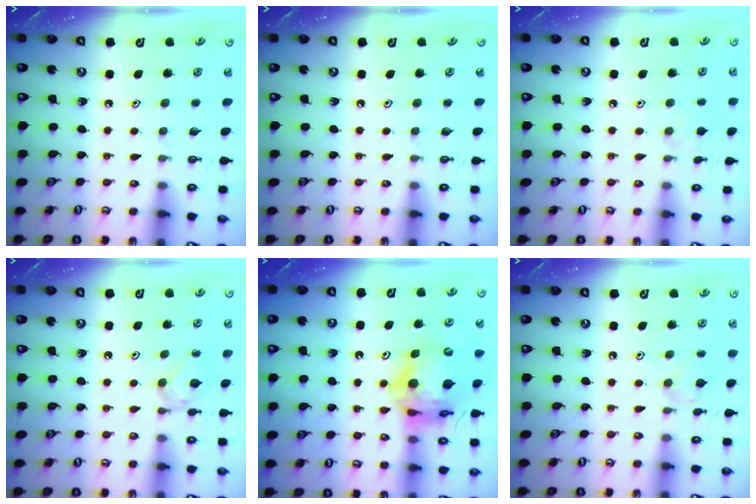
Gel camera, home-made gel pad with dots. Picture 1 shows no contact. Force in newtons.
{"total": 0.0}
{"total": 4.9, "press": 4.8, "slide": 0.8}
{"total": 3.8, "press": 3.8, "slide": 0.5}
{"total": 14.9, "press": 14.8, "slide": 1.7}
{"total": 6.0, "press": 6.0, "slide": 1.0}